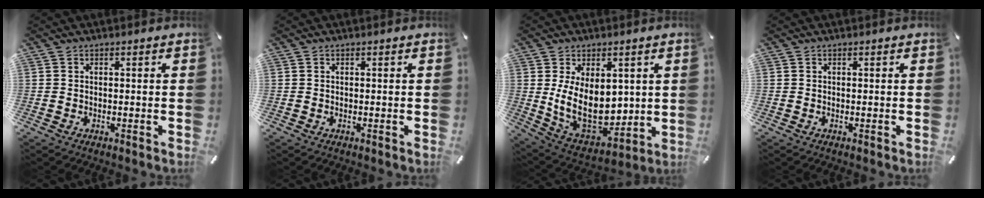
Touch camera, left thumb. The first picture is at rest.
{"total": 0.0}
{"total": 16.6, "force": [2.3, 11.5, 11.8], "torque": [-0.227, -0.038, 0.048]}
{"total": 0.0}